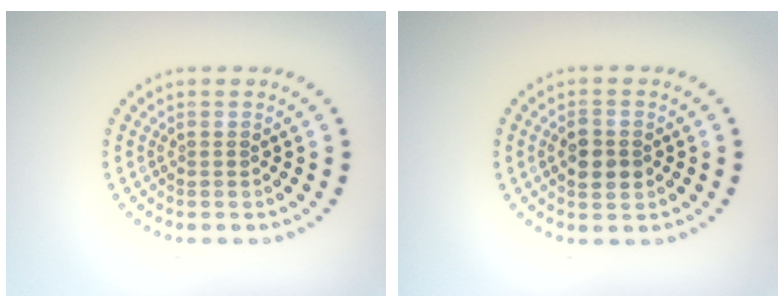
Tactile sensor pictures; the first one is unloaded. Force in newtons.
{"total": 2.9, "press": 2.9, "slide": 0.1}